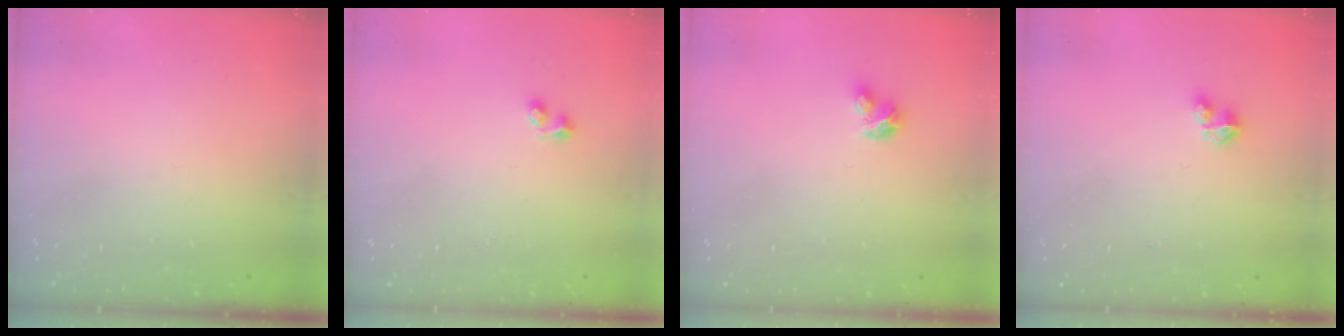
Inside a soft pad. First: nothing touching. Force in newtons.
{"total": 1.7, "press": 1.6, "slide": 0.6}
{"total": 3.1, "press": 3.1, "slide": 0.5}
{"total": 2.1, "press": 2.1, "slide": 0.2}